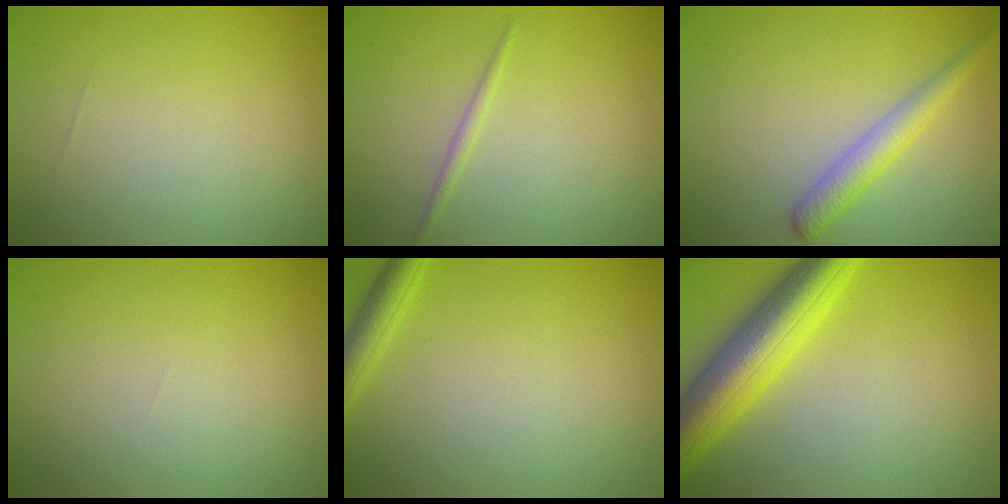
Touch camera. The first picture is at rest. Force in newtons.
{"total": 0.8, "press": 0.8, "slide": 0.0}
{"total": 2.7, "press": 2.7, "slide": 0.1}
{"total": 0.0}
{"total": 2.1, "press": 2.1, "slide": 0.1}
{"total": 7.7, "press": 7.7, "slide": 0.3}